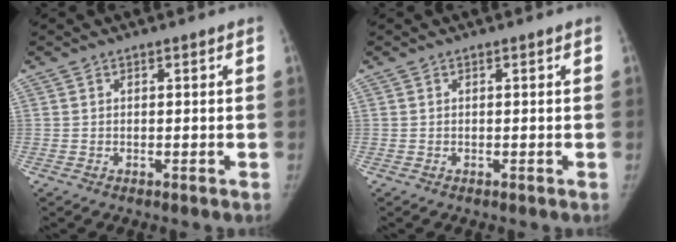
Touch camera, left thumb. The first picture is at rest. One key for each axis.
{"total": 0.0}